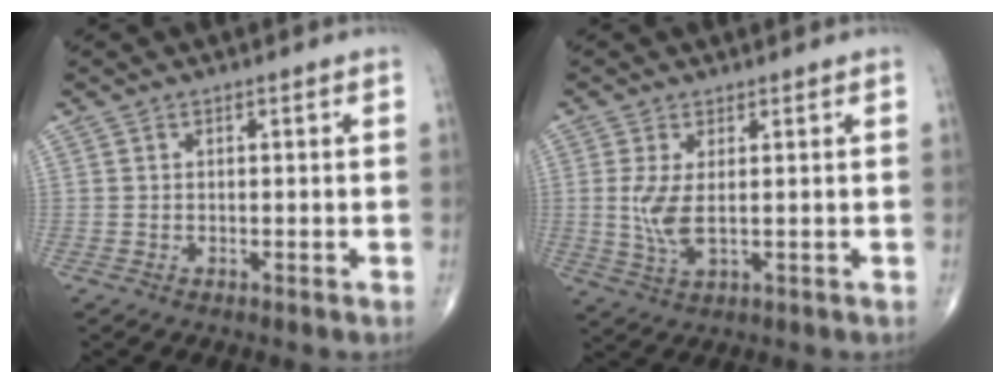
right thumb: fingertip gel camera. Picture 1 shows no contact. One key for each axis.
{"total": 6.2, "fx": 0.6, "fy": 2.2, "fz": 5.7, "tx": -0.137, "ty": -0.015, "tz": 0.019}